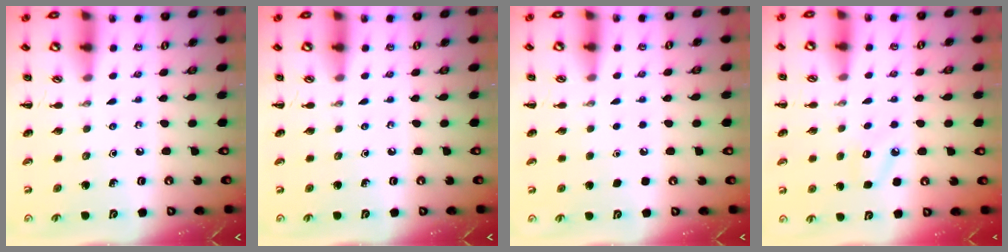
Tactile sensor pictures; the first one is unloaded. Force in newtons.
{"total": 0.0}
{"total": 1.6, "press": 1.6, "slide": 0.1}
{"total": 6.7, "press": 6.5, "slide": 1.6}